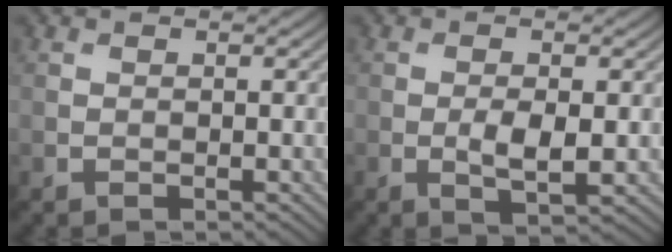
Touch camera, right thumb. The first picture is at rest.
{"total": 3.3, "force": [-0.4, 1.0, 3.1], "torque": [-0.063, -0.008, -0.003]}